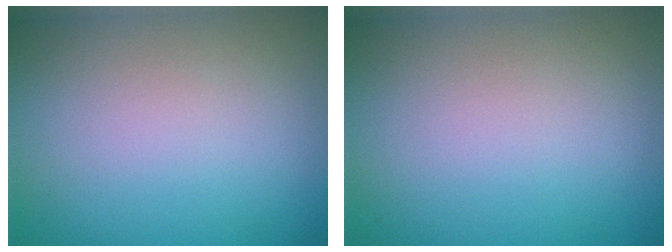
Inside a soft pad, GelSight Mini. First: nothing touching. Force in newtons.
{"total": 0.0}